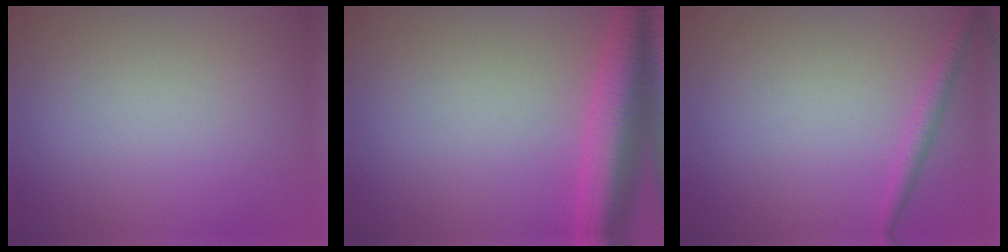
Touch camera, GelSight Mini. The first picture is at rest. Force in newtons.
{"total": 7.5, "press": 7.5, "slide": 0.4}
{"total": 1.6, "press": 1.6, "slide": 0.1}